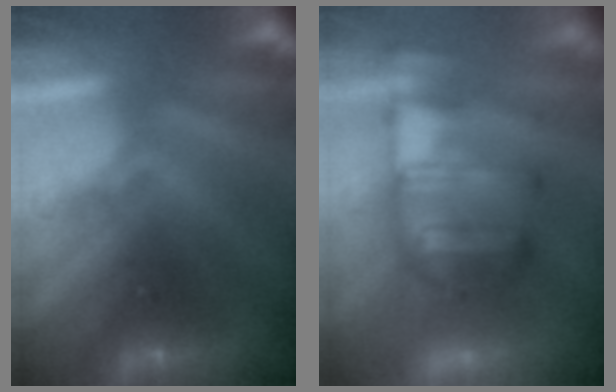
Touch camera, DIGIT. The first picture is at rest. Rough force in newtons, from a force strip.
{"total": 9.4}